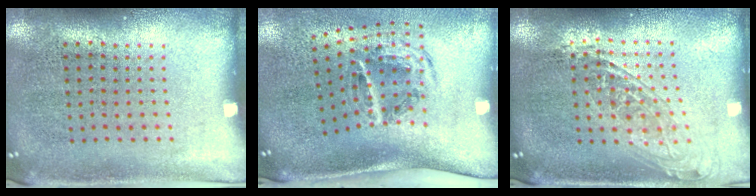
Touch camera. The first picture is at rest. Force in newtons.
{"total": 2.0, "press": 1.3, "slide": 1.5}
{"total": 1.7, "press": 1.3, "slide": 1.0}